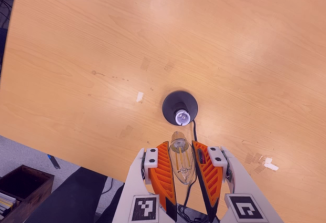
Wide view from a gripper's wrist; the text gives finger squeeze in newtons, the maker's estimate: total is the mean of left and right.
{"total": 12.7, "left": 13.7, "right": 11.8}